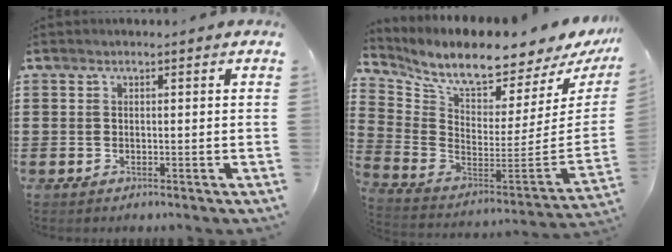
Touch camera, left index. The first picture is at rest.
{"total": 7.0, "force": [5.9, 0.5, 3.7], "torque": [-0.097, -0.069, 0.094]}